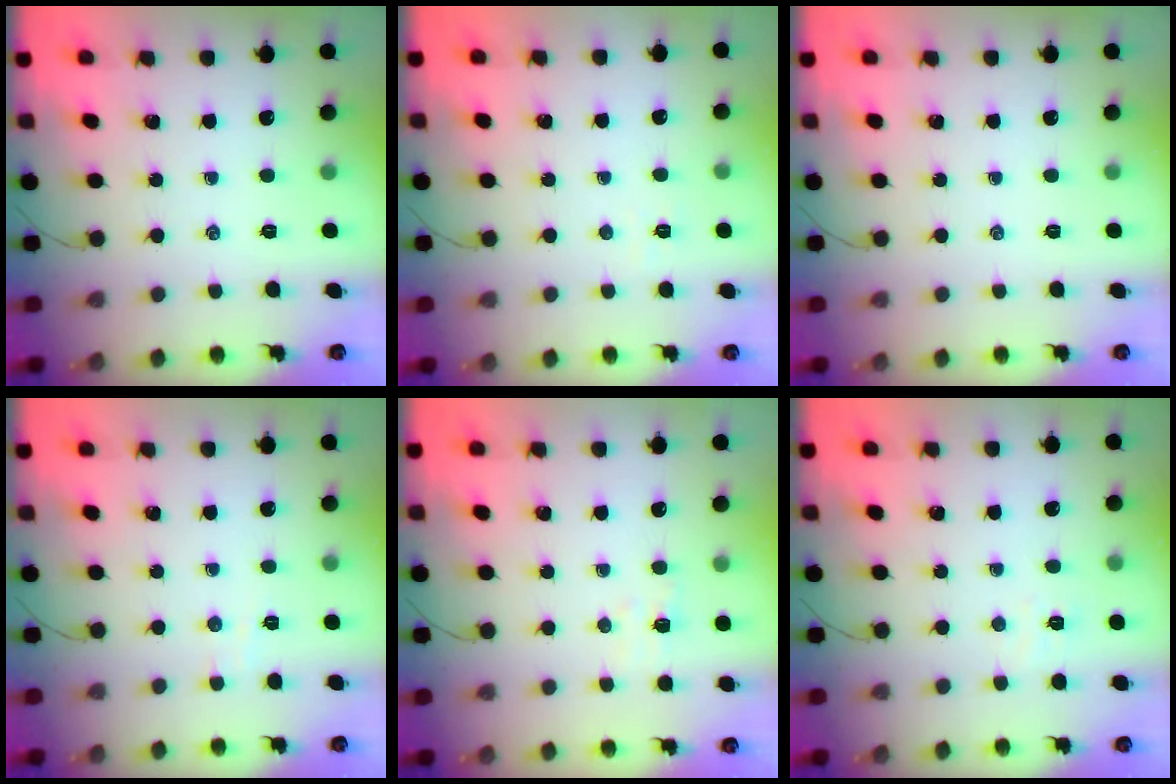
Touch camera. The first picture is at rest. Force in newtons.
{"total": 2.5, "press": 2.4, "slide": 0.7}
{"total": 0.0}
{"total": 2.4, "press": 2.3, "slide": 0.6}
{"total": 3.0, "press": 2.9, "slide": 0.7}
{"total": 3.2, "press": 3.1, "slide": 0.8}